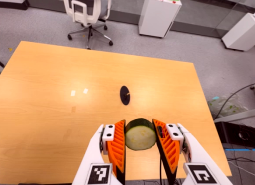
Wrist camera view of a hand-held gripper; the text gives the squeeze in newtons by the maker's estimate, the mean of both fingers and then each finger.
{"total": 12.6, "left": 11.4, "right": 13.8}